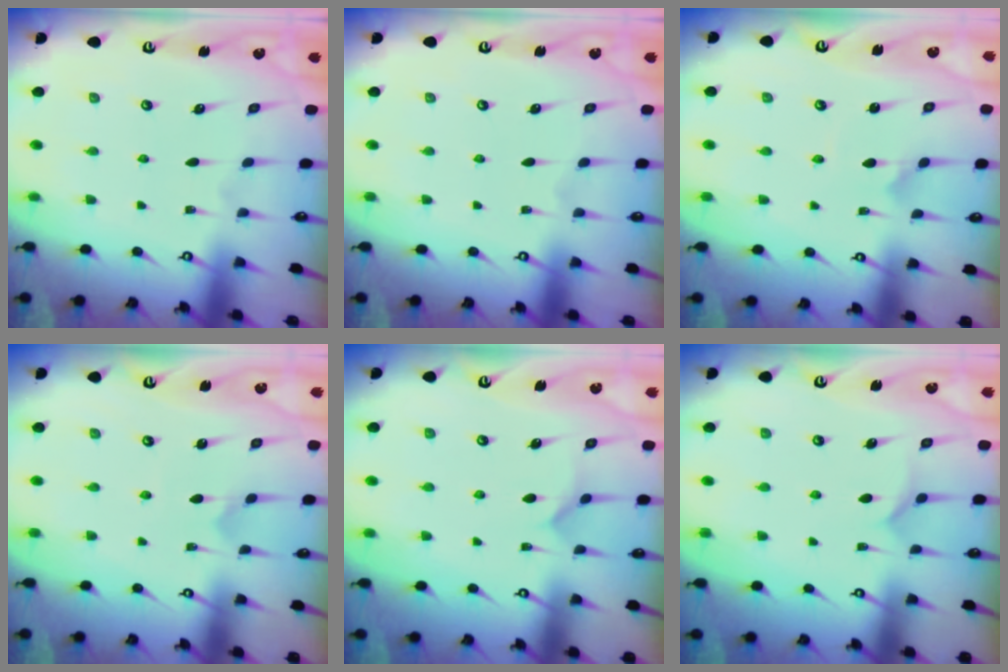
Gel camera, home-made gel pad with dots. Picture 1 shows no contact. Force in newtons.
{"total": 0.0}
{"total": 2.3, "press": 2.3, "slide": 0.2}
{"total": 3.1, "press": 3.1, "slide": 0.2}
{"total": 3.9, "press": 3.9, "slide": 0.4}
{"total": 4.3, "press": 4.2, "slide": 0.3}